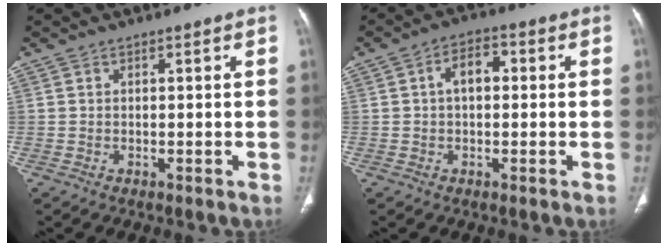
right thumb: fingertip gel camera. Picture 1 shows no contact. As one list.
[{"total": 5.3, "force": [0.6, 3.3, 4.1], "torque": [-0.064, 0.020, 0.002]}]